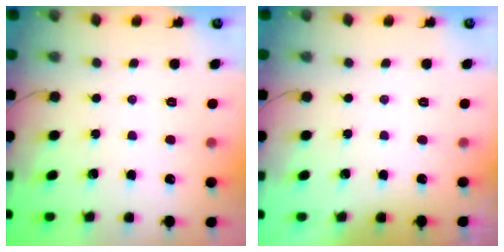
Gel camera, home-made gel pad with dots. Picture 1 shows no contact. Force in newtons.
{"total": 0.0}